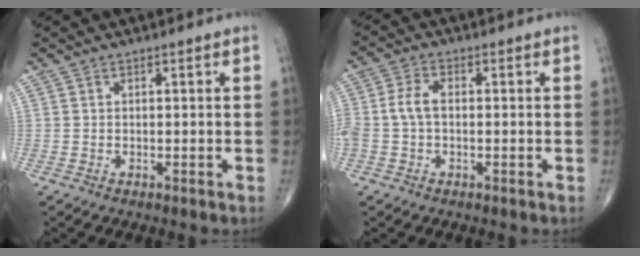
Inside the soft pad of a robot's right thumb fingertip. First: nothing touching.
{"total": 5.1, "force": [-0.4, 3.1, 4.0], "torque": [-0.101, 0.016, -0.012]}